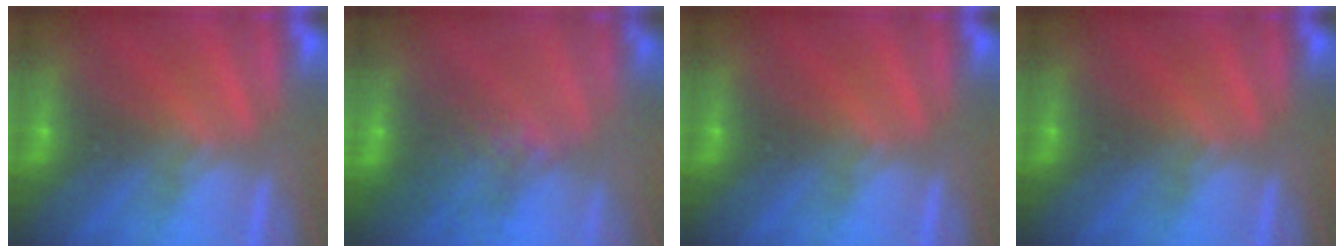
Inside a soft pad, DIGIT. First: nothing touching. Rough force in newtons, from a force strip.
{"total": 9.8}
{"total": 0.0}
{"total": 0.0}